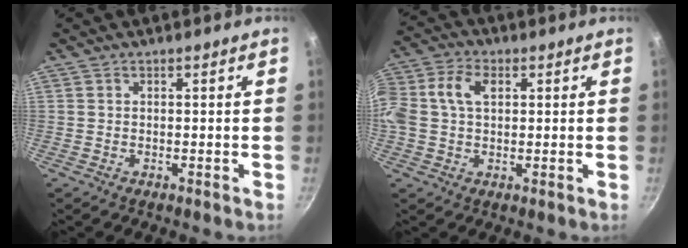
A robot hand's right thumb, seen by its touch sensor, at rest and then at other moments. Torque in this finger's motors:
{"motor_torque": [0.62, 1.44, 0.86, -0.59, 0.29]}